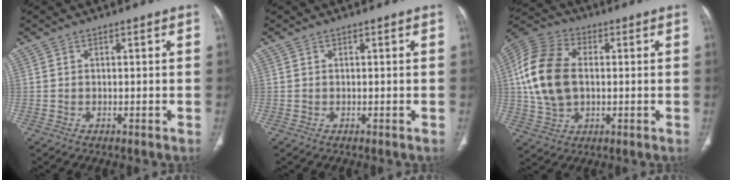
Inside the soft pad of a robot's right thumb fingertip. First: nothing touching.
{"total": 0.0}
{"total": 16.0, "force": [1.1, 10.5, 12.1], "torque": [-0.243, 0.016, 0.018]}